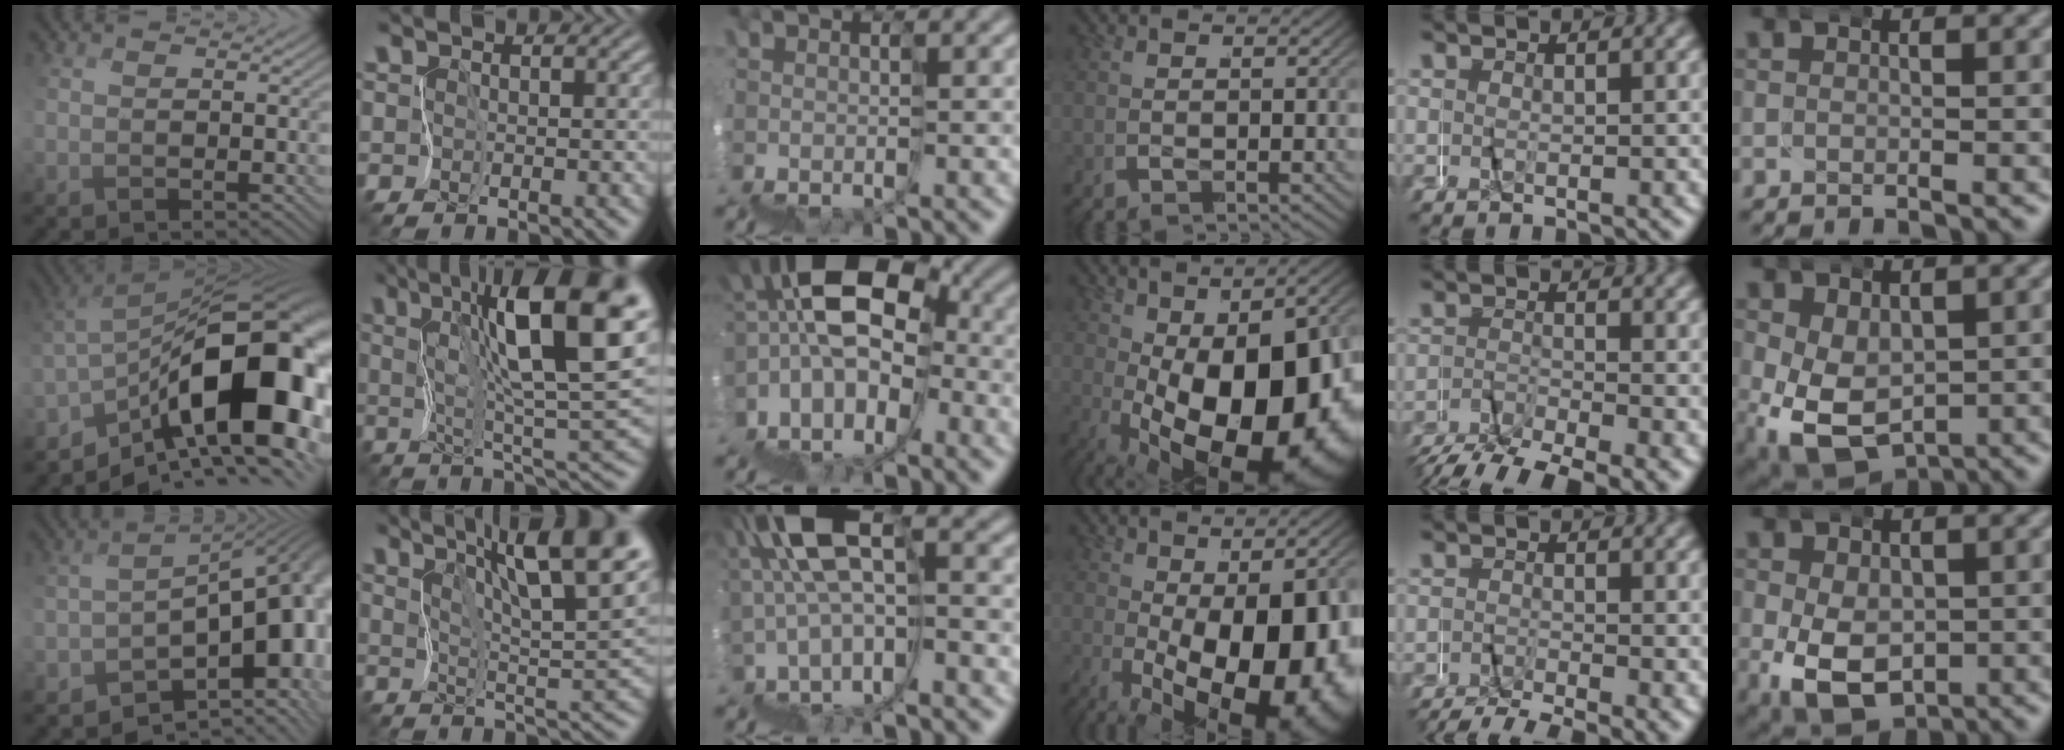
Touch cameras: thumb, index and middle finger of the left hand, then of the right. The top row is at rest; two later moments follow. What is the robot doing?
{"motion": "wrap", "object": "masking tape"}